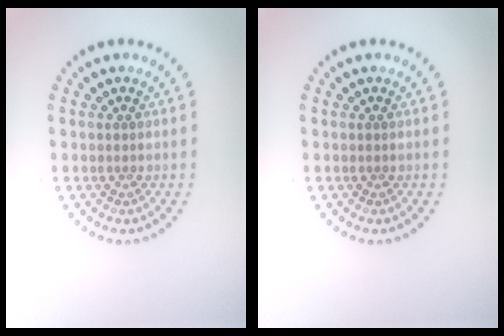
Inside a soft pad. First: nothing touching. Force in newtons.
{"total": 0.0}